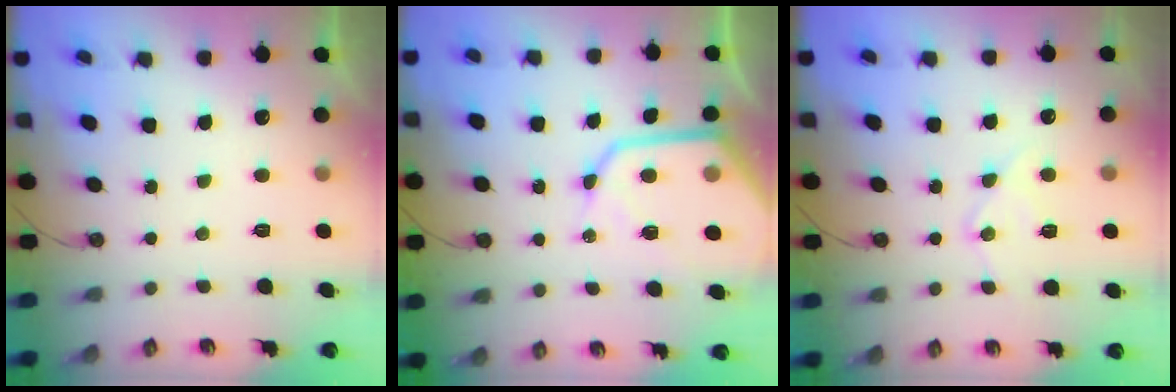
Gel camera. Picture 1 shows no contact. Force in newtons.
{"total": 14.0, "press": 14.0, "slide": 1.2}
{"total": 11.8, "press": 11.7, "slide": 1.2}